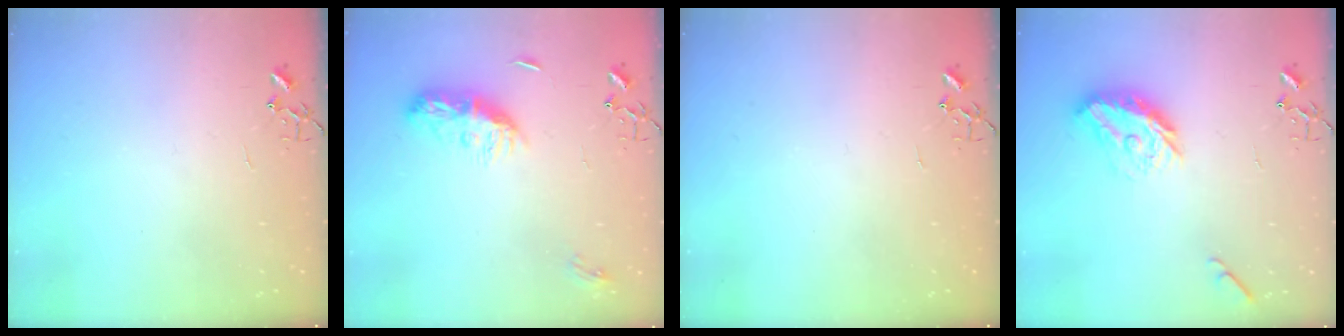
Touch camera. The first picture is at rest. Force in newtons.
{"total": 10.4, "press": 10.4, "slide": 0.0}
{"total": 0.0}
{"total": 13.8, "press": 13.8, "slide": 0.6}